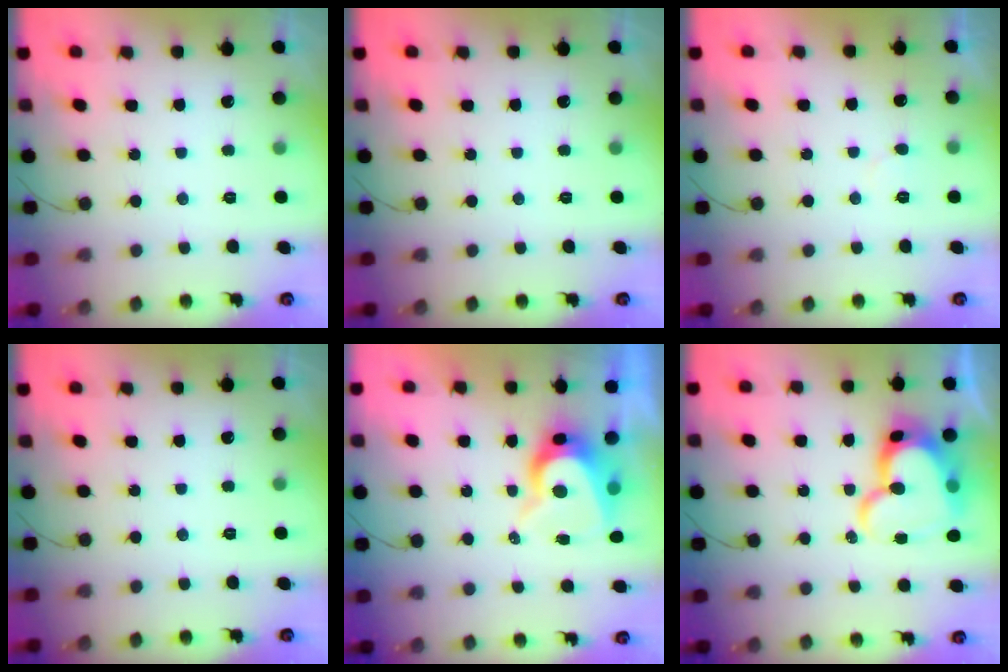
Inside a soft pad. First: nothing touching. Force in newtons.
{"total": 0.0}
{"total": 4.1, "press": 4.1, "slide": 0.2}
{"total": 0.0}
{"total": 8.3, "press": 8.2, "slide": 0.8}
{"total": 17.1, "press": 17.1, "slide": 1.7}